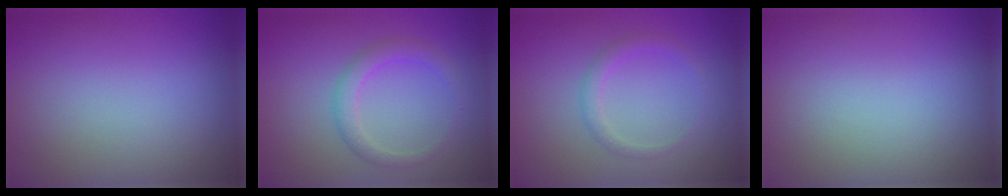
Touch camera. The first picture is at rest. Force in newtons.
{"total": 2.2, "press": 2.2, "slide": 0.1}
{"total": 1.5, "press": 1.5, "slide": 0.0}
{"total": 0.0}